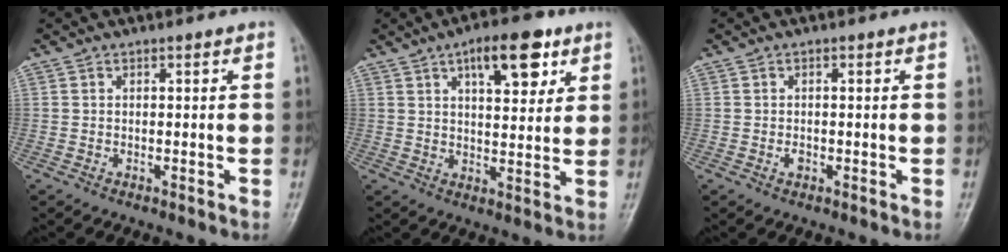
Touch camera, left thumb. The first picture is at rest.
{"total": 10.7, "force": [5.4, 4.6, 8.0], "torque": [-0.093, -0.022, 0.079]}
{"total": 1.3, "force": [-0.4, 0.9, 0.8], "torque": [-0.011, 0.001, -0.007]}